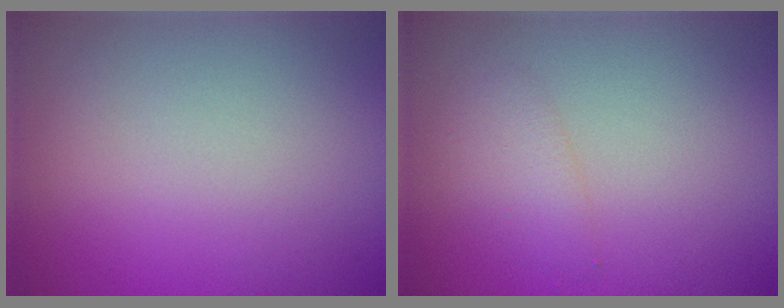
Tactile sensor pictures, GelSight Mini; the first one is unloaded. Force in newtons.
{"total": 1.5, "press": 1.5, "slide": 0.1}